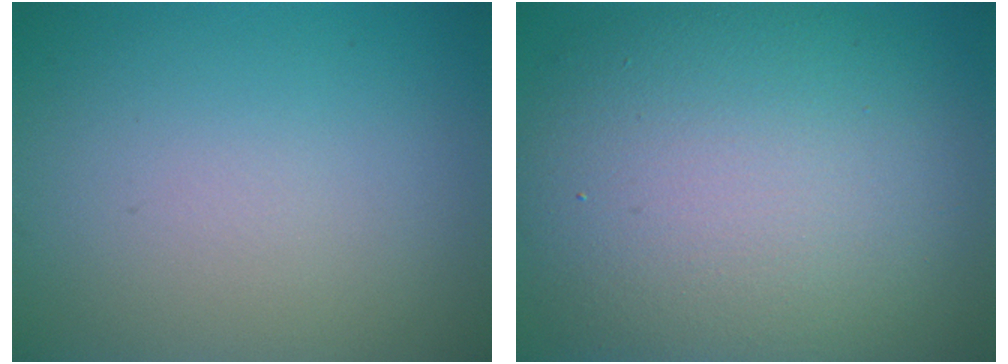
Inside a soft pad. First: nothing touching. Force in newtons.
{"total": 12.6, "press": 12.5, "slide": 0.9}